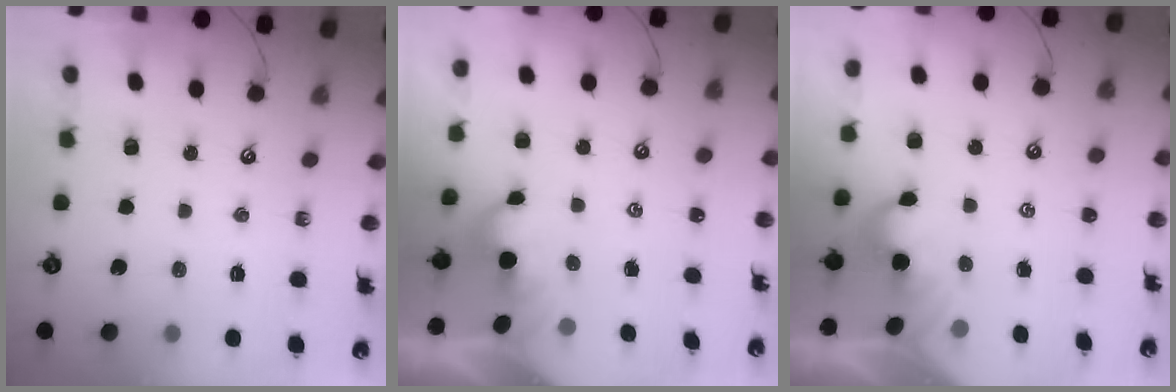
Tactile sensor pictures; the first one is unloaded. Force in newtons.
{"total": 2.2, "press": 2.1, "slide": 0.3}
{"total": 2.1, "press": 2.0, "slide": 0.5}